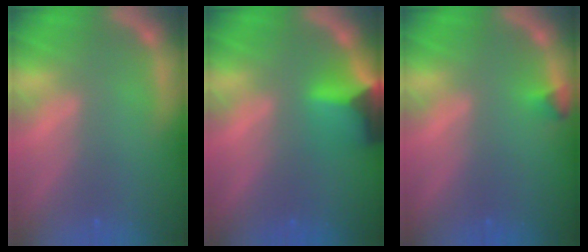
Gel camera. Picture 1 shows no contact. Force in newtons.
{"total": 5.4}
{"total": 0.9}